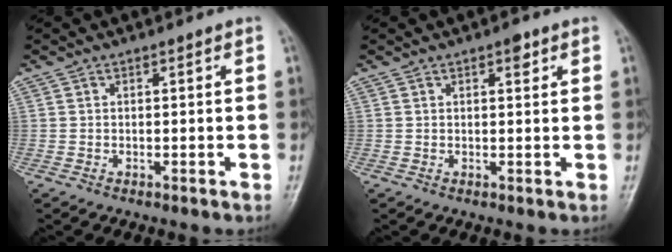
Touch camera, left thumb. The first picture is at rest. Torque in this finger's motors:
{"motor_torque": [0.27, -0.13, 0.01, -0.15, 0.00]}